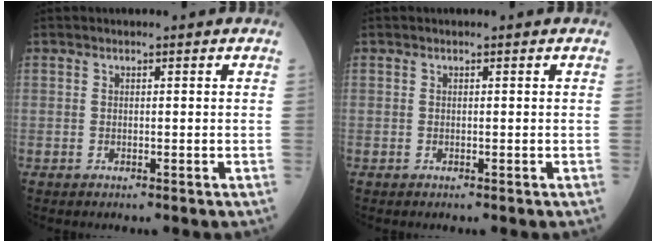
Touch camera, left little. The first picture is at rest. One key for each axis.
{"total": 0.0}